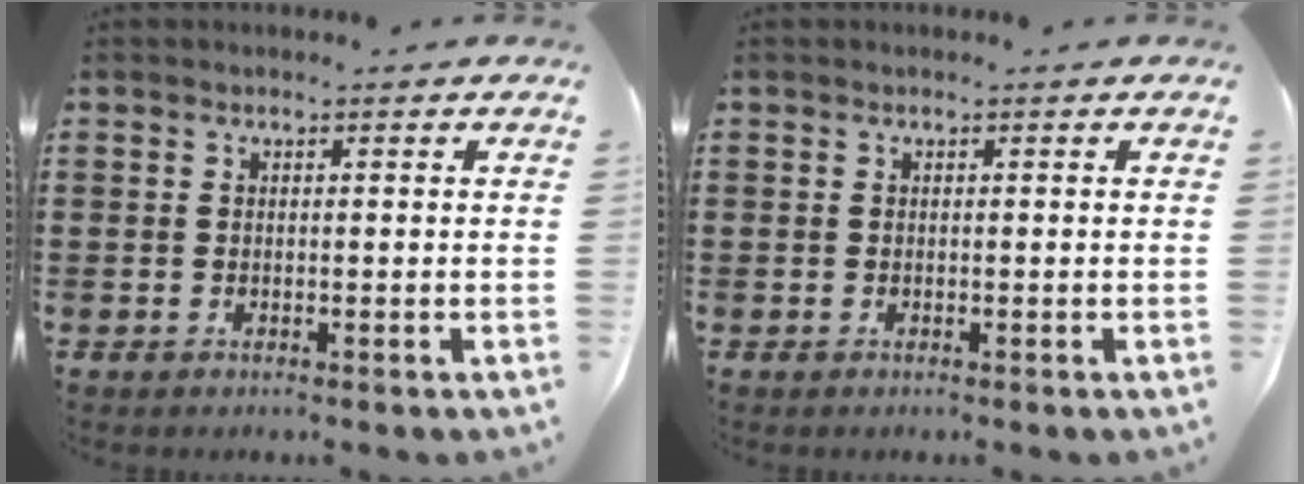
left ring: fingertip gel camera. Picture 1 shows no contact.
{"total": 0.0}